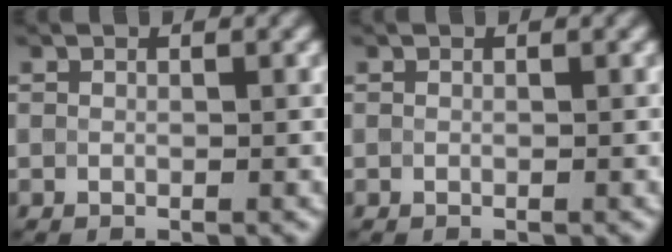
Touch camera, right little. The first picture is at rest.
{"total": 0.0}